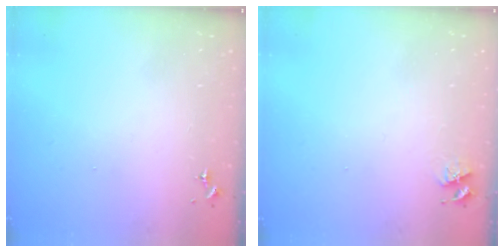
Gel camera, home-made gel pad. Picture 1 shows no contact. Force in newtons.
{"total": 3.5, "press": 3.5, "slide": 0.5}